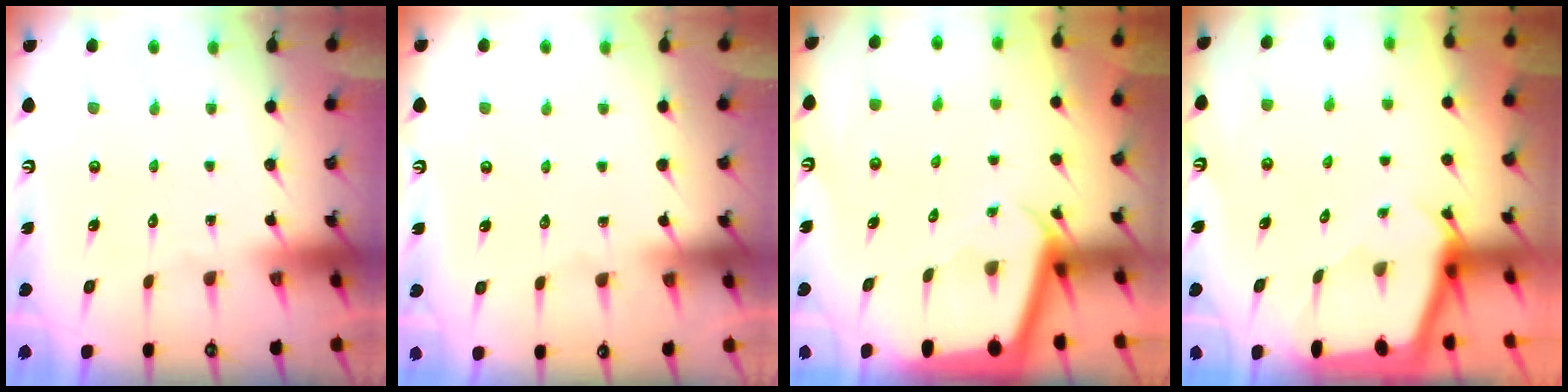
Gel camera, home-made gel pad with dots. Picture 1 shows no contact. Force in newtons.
{"total": 2.4, "press": 2.3, "slide": 0.4}
{"total": 2.0, "press": 2.0, "slide": 0.2}
{"total": 1.5, "press": 1.5, "slide": 0.1}